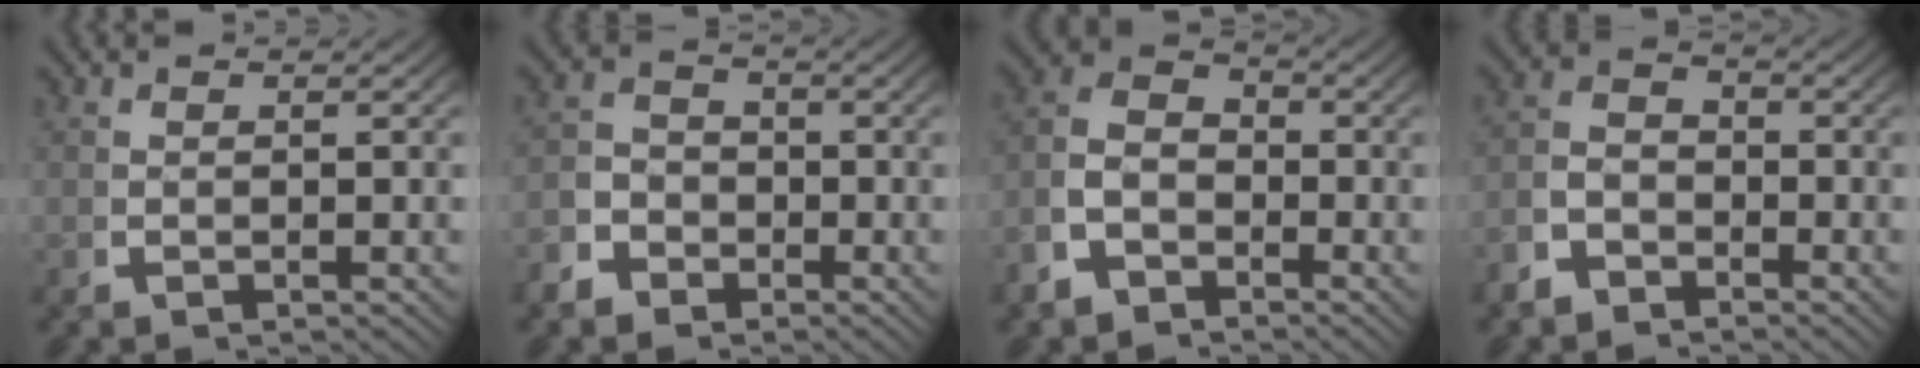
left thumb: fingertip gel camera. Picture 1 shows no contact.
{"total": 3.7, "force": [-1.8, 3.0, 1.2], "torque": [-0.012, -0.009, -0.035]}
{"total": 6.0, "force": [-1.6, 4.7, 3.5], "torque": [-0.068, -0.016, -0.028]}
{"total": 3.3, "force": [-1.9, 2.3, 1.5], "torque": [-0.029, -0.016, -0.033]}